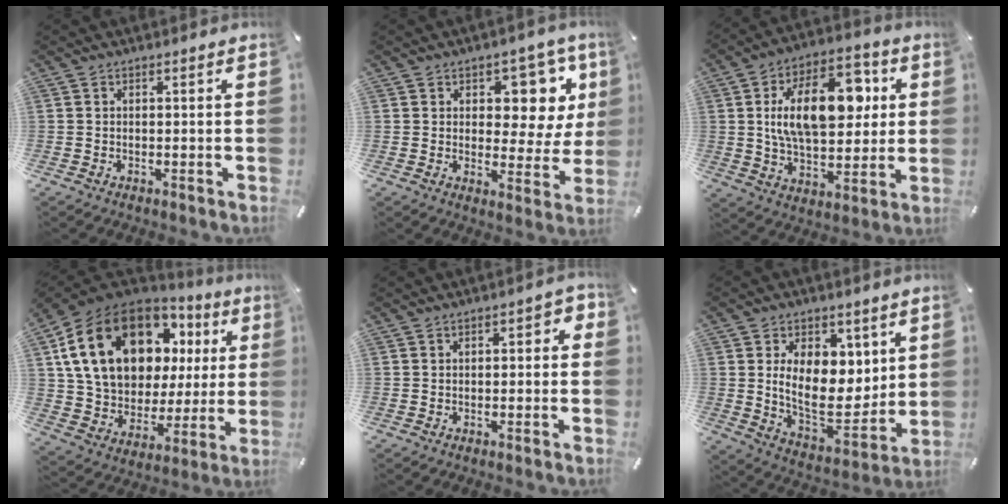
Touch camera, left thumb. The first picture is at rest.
{"total": 10.4, "force": [5.5, 6.7, 5.8], "torque": [-0.059, -0.051, 0.095]}
{"total": 19.9, "force": [4.7, 11.2, 15.8], "torque": [-0.266, 0.003, 0.079]}
{"total": 22.3, "force": [9.3, 15.2, 13.4], "torque": [-0.243, -0.037, 0.175]}
{"total": 2.2, "force": [-1.0, 1.1, 1.7], "torque": [-0.030, 0.010, -0.020]}
{"total": 15.2, "force": [4.0, 10.4, 10.4], "torque": [-0.165, -0.037, 0.073]}